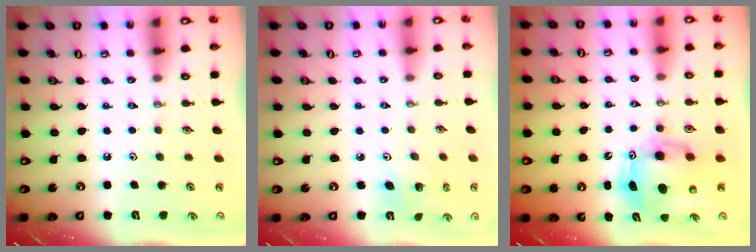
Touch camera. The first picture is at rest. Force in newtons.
{"total": 3.5, "press": 3.5, "slide": 0.2}
{"total": 10.2, "press": 9.9, "slide": 2.3}